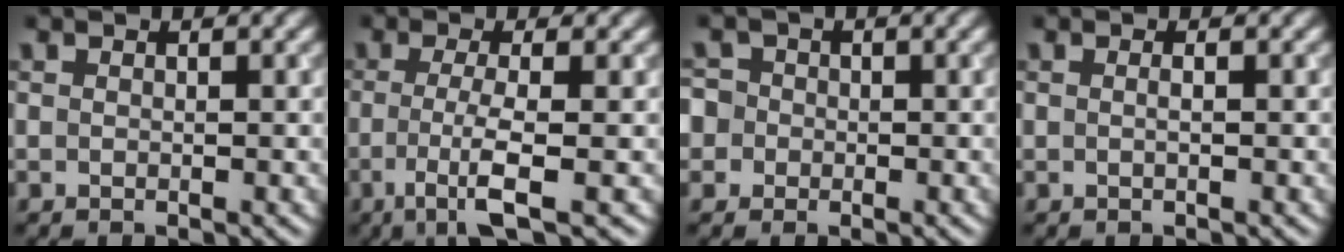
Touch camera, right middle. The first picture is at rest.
{"total": 4.5, "force": [-1.2, 0.9, 4.2], "torque": [-0.078, -0.010, -0.025]}
{"total": 3.7, "force": [-0.5, 3.5, 1.0], "torque": [-0.001, 0.021, -0.040]}
{"total": 0.6, "force": [0.0, 0.1, 0.6], "torque": [-0.012, -0.002, -0.001]}